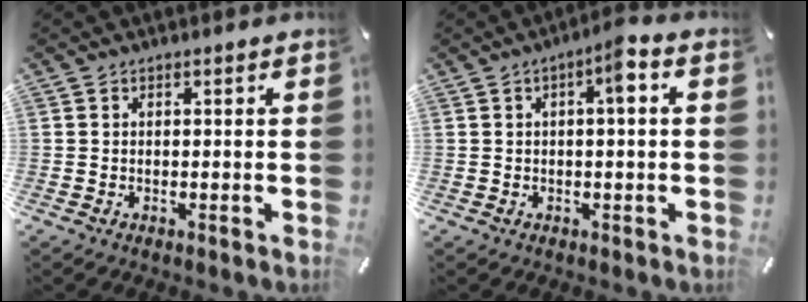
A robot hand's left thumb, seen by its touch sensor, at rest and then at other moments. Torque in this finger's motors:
{"motor_torque": [-0.10, -0.22, 0.11, 0.12, -0.03]}